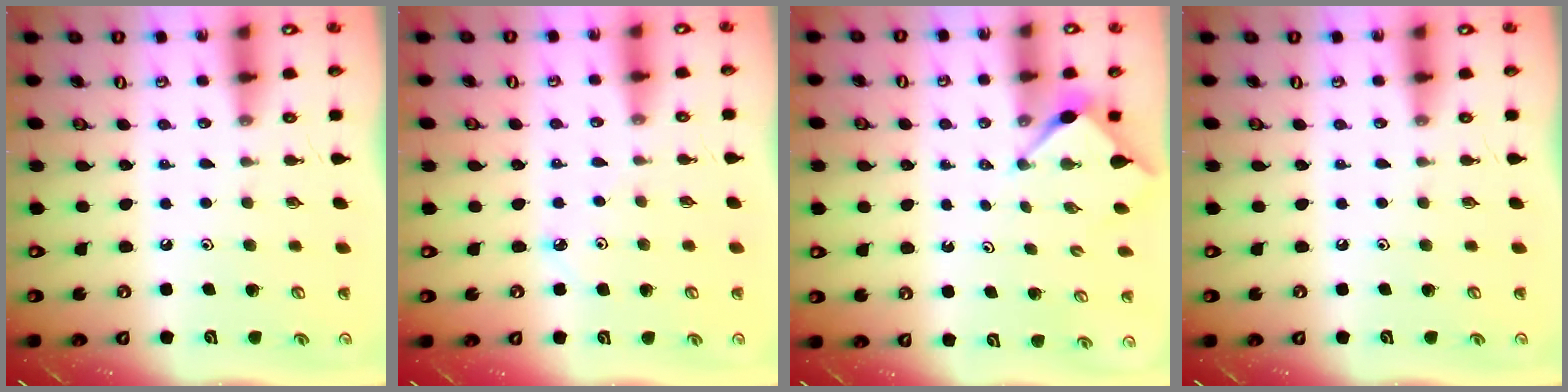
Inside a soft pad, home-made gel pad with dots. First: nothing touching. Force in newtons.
{"total": 2.2, "press": 2.2, "slide": 0.2}
{"total": 2.6, "press": 2.6, "slide": 0.4}
{"total": 0.0}